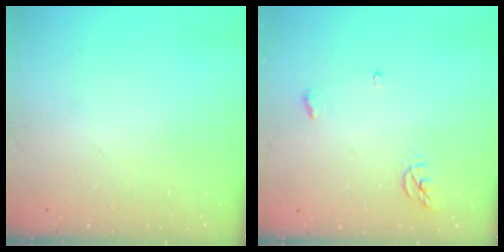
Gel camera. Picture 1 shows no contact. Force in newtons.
{"total": 4.0, "press": 3.9, "slide": 0.4}